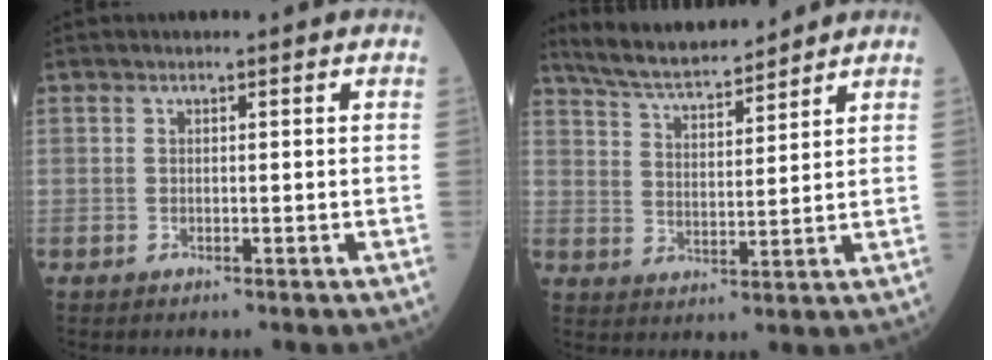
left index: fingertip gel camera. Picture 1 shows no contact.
{"total": 10.1, "force": [9.3, 1.3, 3.6], "torque": [-0.069, 0.016, 0.168]}